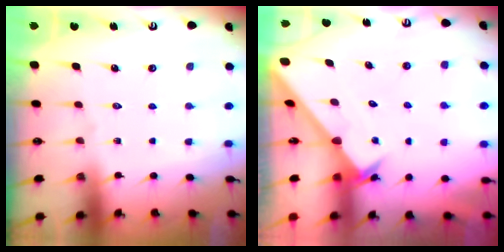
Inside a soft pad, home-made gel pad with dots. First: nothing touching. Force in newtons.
{"total": 2.5, "press": 2.5, "slide": 0.2}